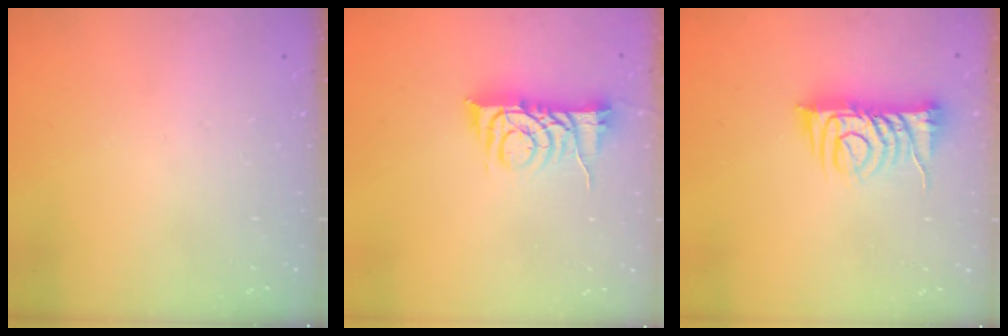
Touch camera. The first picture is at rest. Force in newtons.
{"total": 9.4, "press": 9.3, "slide": 0.8}
{"total": 9.7, "press": 9.7, "slide": 0.3}